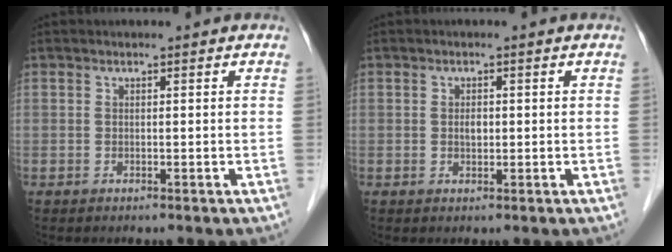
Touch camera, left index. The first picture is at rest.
{"total": 1.4, "force": [0.1, 0.8, 1.1], "torque": [-0.020, 0.001, 0.002]}